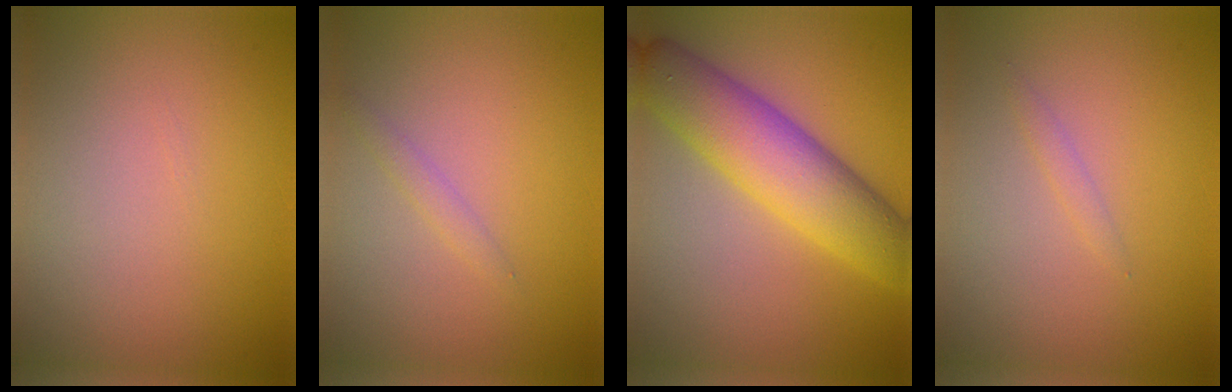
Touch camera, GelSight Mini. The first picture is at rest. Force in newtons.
{"total": 1.0, "press": 0.9, "slide": 0.1}
{"total": 8.2, "press": 8.2, "slide": 0.2}
{"total": 0.7, "press": 0.7, "slide": 0.1}